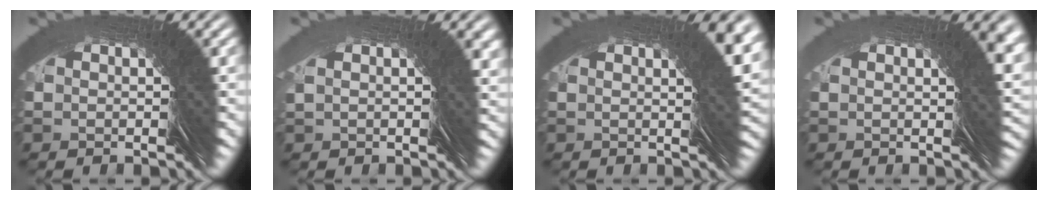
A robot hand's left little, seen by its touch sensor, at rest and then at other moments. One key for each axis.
{"total": 2.8, "fx": 0.6, "fy": -2.4, "fz": -1.3, "tx": 0.033, "ty": 0.021, "tz": 0.005}
{"total": 2.9, "fx": 0.0, "fy": -2.7, "fz": -1.1, "tx": 0.027, "ty": 0.026, "tz": -0.005}
{"total": 3.0, "fx": 0.1, "fy": -2.8, "fz": -1.3, "tx": 0.037, "ty": 0.020, "tz": 0.000}